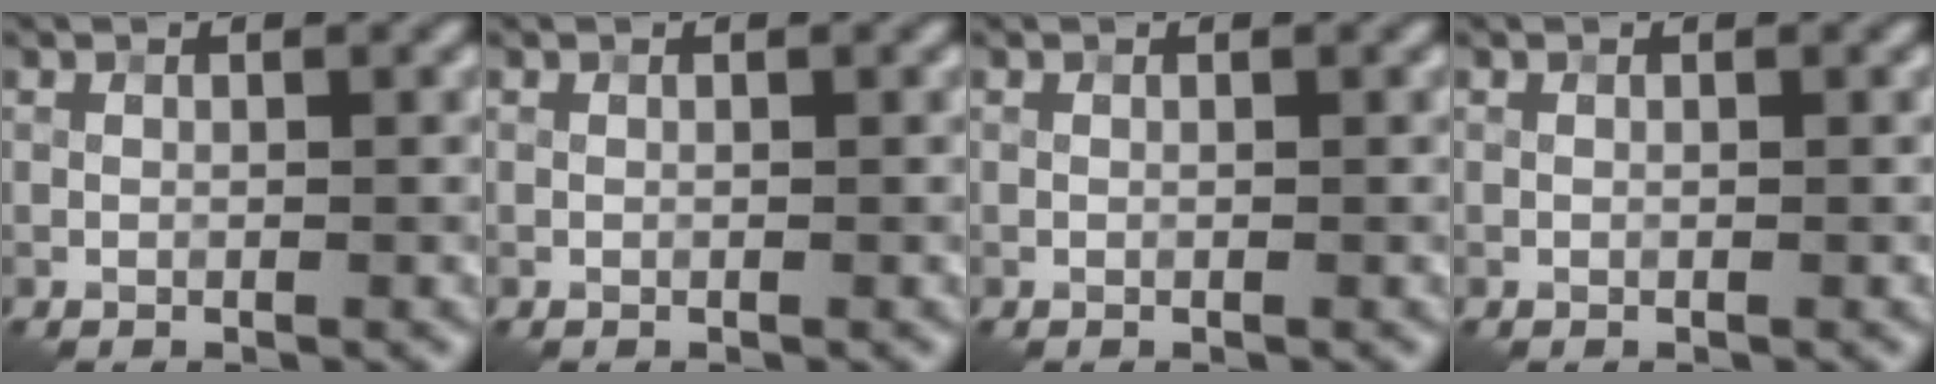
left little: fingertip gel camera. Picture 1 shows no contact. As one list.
[{"total": 0.0}, {"total": 0.0}, {"total": 0.0}]